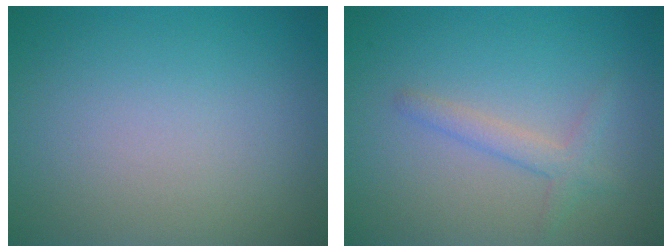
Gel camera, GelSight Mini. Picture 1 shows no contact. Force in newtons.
{"total": 1.9, "press": 1.9, "slide": 0.1}